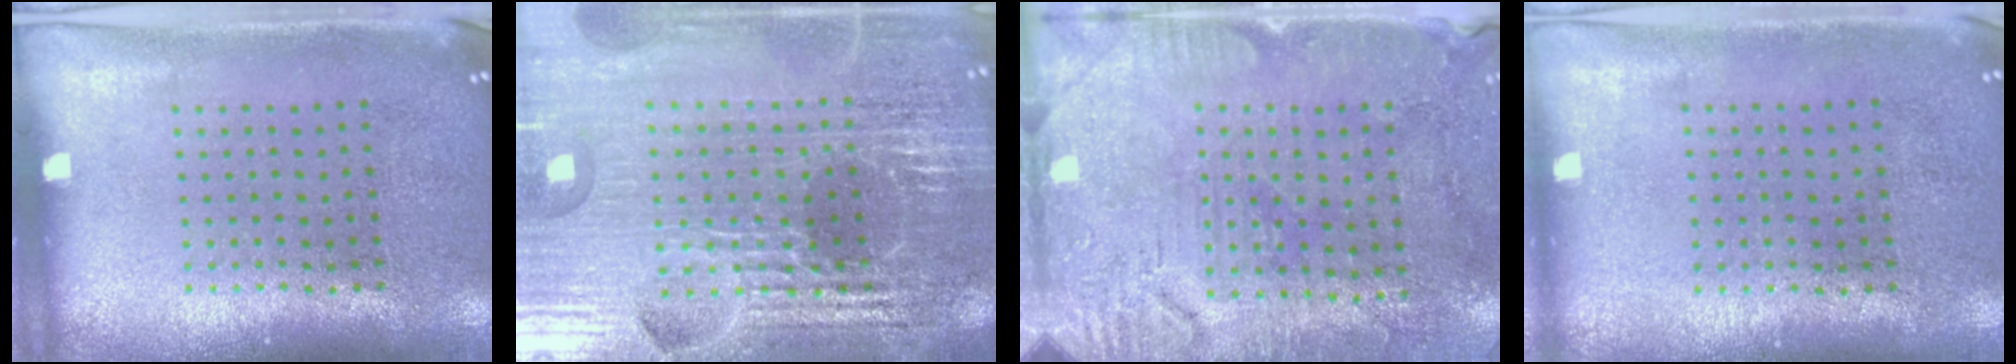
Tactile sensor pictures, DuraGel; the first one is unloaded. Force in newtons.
{"total": 6.2, "press": 5.5, "slide": 2.8}
{"total": 3.1, "press": 2.8, "slide": 1.3}
{"total": 0.0}